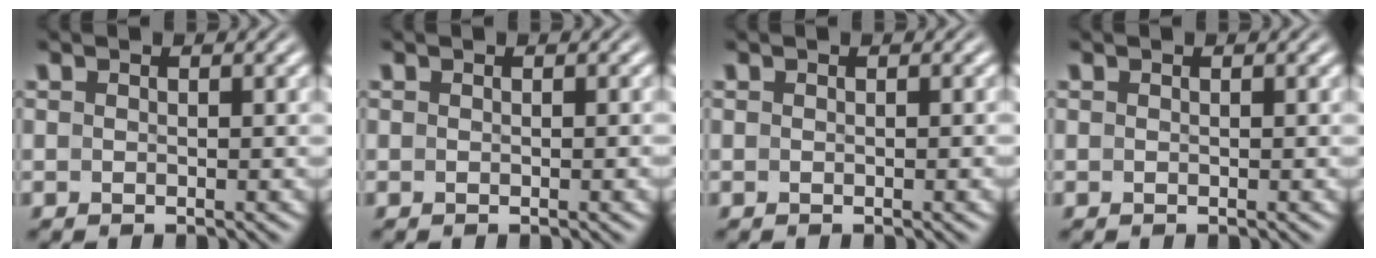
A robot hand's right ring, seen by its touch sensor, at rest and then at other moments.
{"total": 0.0}
{"total": 0.0}
{"total": 0.0}